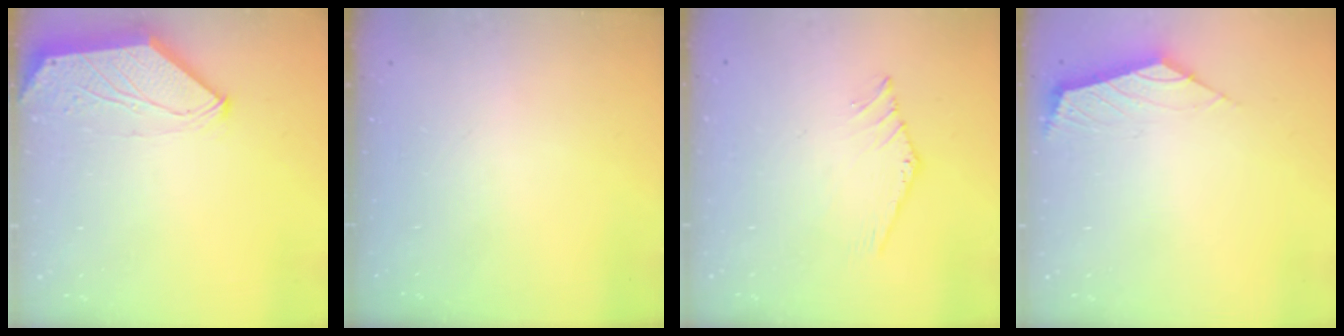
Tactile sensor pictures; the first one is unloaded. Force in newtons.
{"total": 0.0}
{"total": 0.0}
{"total": 2.5, "press": 2.4, "slide": 0.7}